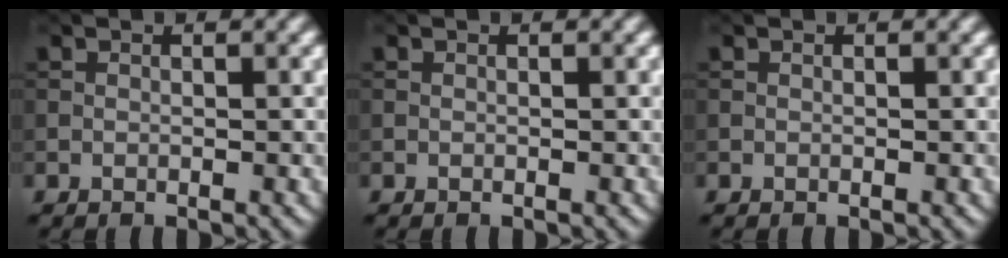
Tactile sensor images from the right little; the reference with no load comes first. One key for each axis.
{"total": 0.0}
{"total": 0.0}